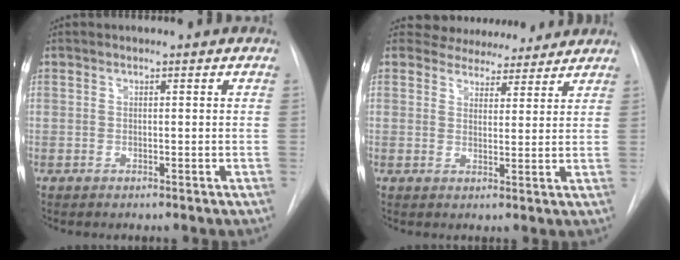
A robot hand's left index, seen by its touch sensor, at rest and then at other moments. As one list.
[{"total": 7.8, "force": [7.3, 2.8, 0.8], "torque": [0.002, 0.006, 0.089]}]